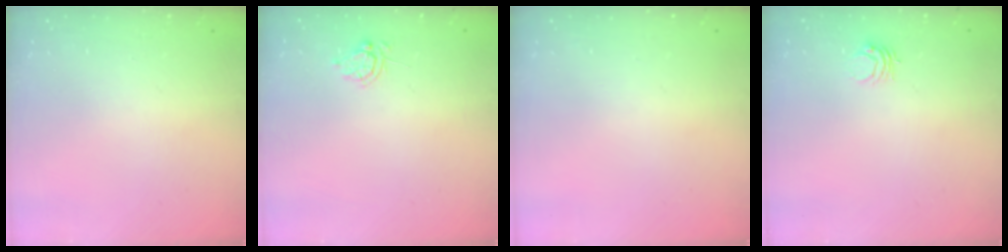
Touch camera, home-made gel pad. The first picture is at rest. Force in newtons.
{"total": 4.7, "press": 4.6, "slide": 0.7}
{"total": 0.0}
{"total": 3.5, "press": 3.5, "slide": 0.3}